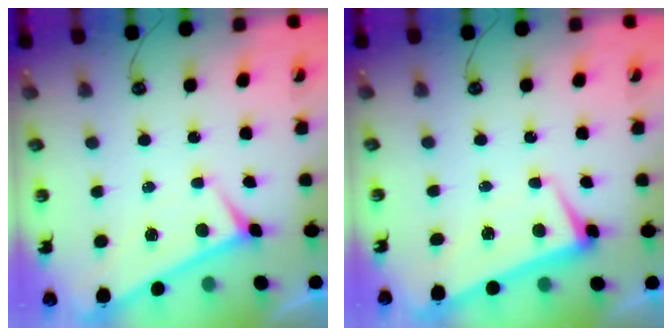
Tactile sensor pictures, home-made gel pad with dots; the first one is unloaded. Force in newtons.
{"total": 2.0, "press": 1.8, "slide": 0.9}